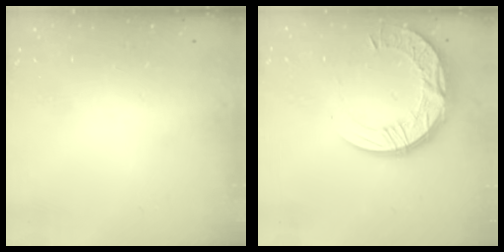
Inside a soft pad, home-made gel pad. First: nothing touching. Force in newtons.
{"total": 19.5, "press": 19.4, "slide": 1.5}